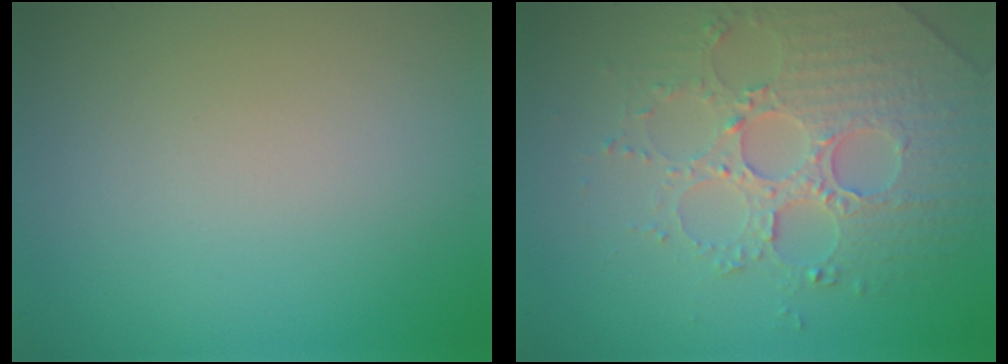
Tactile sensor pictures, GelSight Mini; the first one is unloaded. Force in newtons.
{"total": 4.4, "press": 4.3, "slide": 1.1}